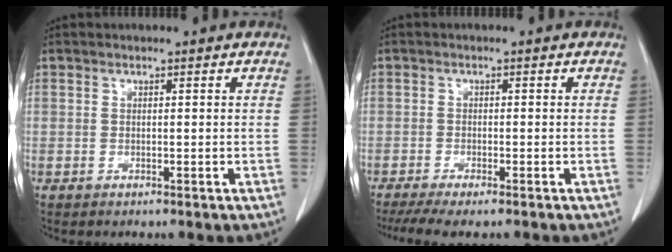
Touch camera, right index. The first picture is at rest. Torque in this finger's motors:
{"motor_torque": [0.32, -0.30, 0.12, 0.05]}